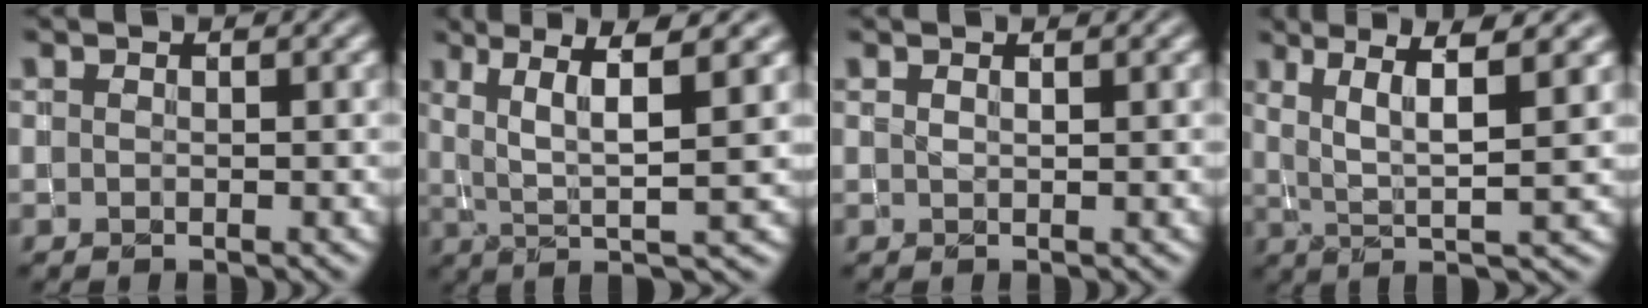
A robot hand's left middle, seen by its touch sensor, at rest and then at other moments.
{"total": 6.4, "force": [1.8, 1.0, 6.0], "torque": [-0.101, 0.003, 0.036]}
{"total": 1.0, "force": [0.8, 0.4, 0.6], "torque": [0.003, -0.007, -0.001]}
{"total": 5.9, "force": [2.0, 0.9, 5.4], "torque": [-0.094, 0.002, 0.039]}